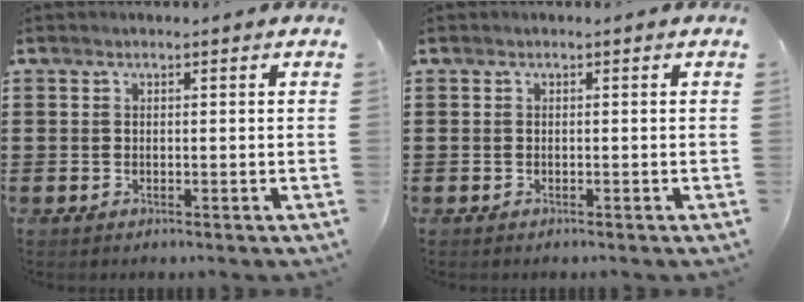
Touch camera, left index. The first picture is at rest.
{"total": 0.0}